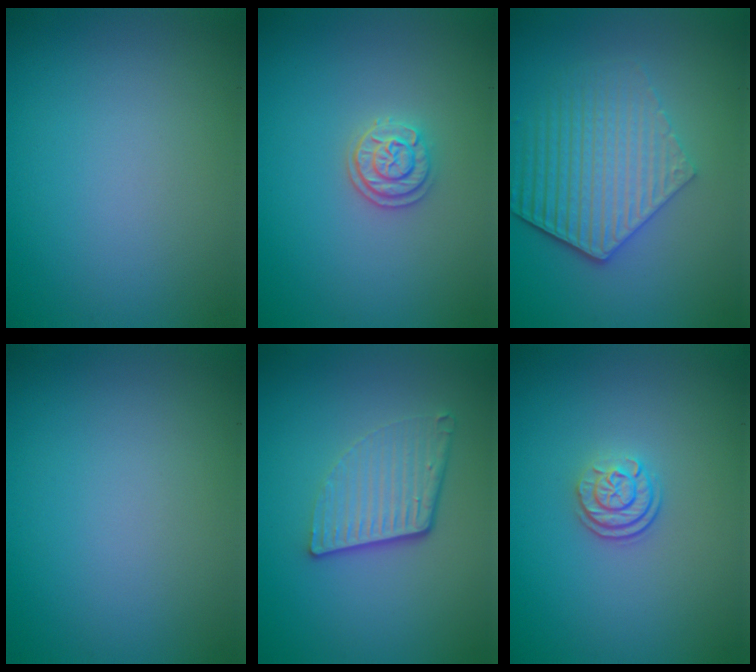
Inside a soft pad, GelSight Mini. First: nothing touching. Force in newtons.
{"total": 2.2, "press": 2.1, "slide": 0.9}
{"total": 5.5, "press": 4.3, "slide": 3.3}
{"total": 0.0}
{"total": 4.1, "press": 2.8, "slide": 3.0}
{"total": 2.4, "press": 1.8, "slide": 1.5}